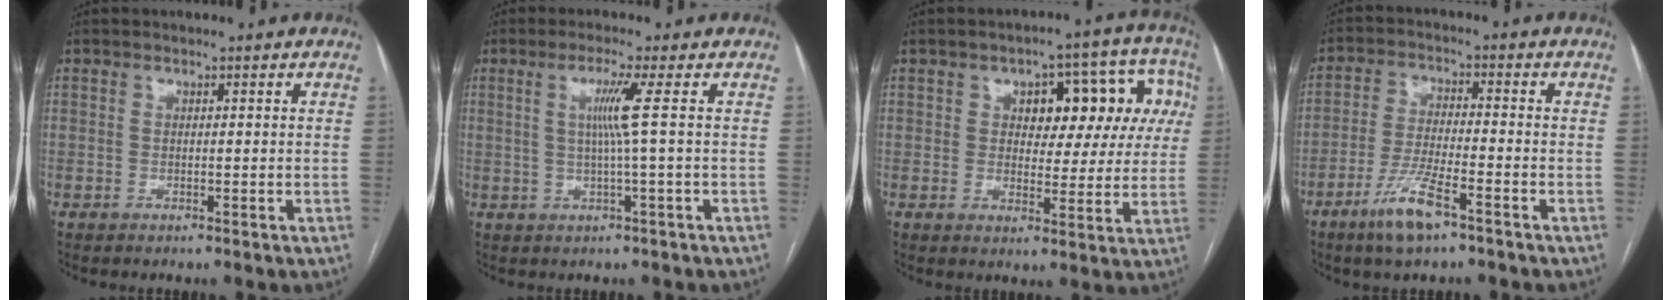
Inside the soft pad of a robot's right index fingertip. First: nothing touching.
{"total": 4.3, "force": [0.7, -1.5, 4.0], "torque": [-0.081, -0.001, 0.016]}
{"total": 11.7, "force": [3.1, 6.1, 9.5], "torque": [-0.099, 0.047, 0.041]}
{"total": 7.7, "force": [-4.9, 1.2, 5.9], "torque": [-0.121, -0.011, -0.090]}